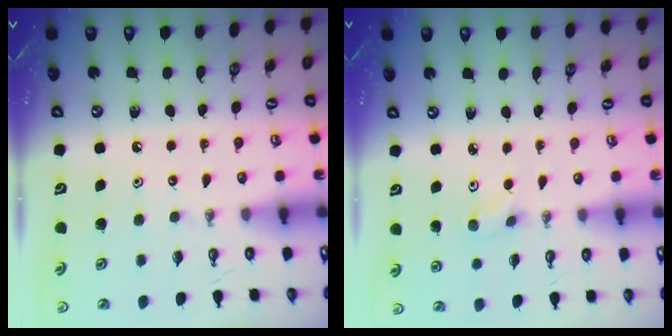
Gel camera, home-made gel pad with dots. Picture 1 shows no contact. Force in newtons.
{"total": 2.5, "press": 2.4, "slide": 0.7}